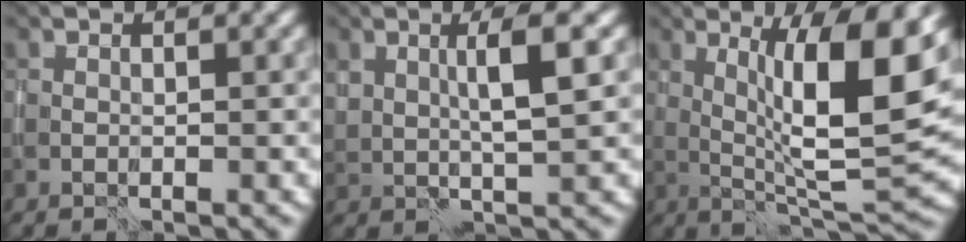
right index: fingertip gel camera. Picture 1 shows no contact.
{"total": 3.4, "force": [1.3, 0.6, 3.0], "torque": [-0.055, 0.003, 0.024]}
{"total": 10.9, "force": [2.1, 2.5, 10.4], "torque": [-0.158, -0.001, 0.039]}